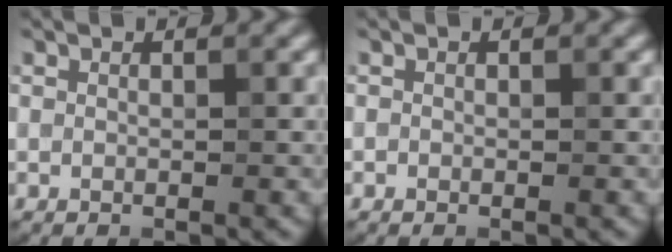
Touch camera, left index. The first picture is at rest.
{"total": 0.0}